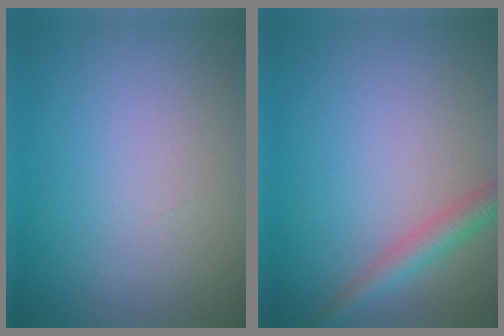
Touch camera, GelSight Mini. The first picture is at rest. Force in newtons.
{"total": 2.7, "press": 2.7, "slide": 0.1}